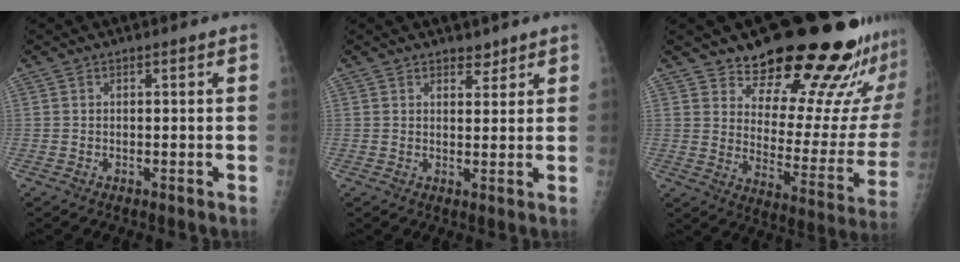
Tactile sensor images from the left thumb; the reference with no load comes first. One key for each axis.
{"total": 2.6, "fx": 2.1, "fy": 1.4, "fz": 0.8, "tx": 0.006, "ty": -0.014, "tz": 0.029}
{"total": 23.8, "fx": 20.1, "fy": 6.7, "fz": 10.9, "tx": -0.106, "ty": -0.164, "tz": 0.264}